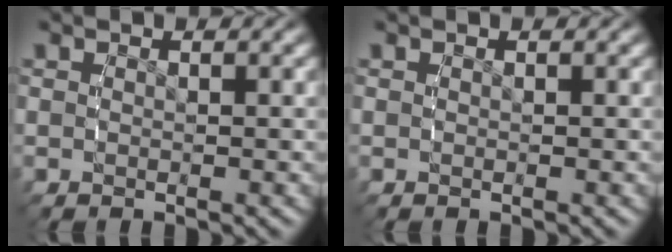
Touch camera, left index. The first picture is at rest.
{"total": 0.0}